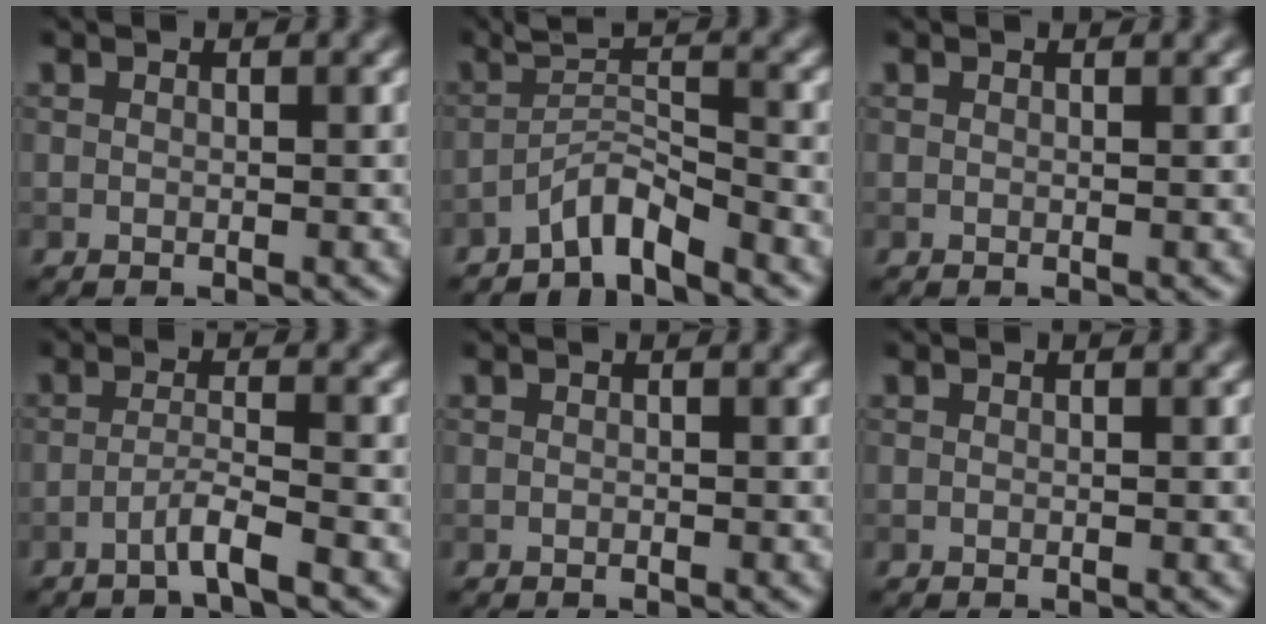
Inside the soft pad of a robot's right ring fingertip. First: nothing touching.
{"total": 3.3, "force": [-2.7, 0.2, 1.8], "torque": [-0.029, 0.010, -0.058]}
{"total": 0.6, "force": [0.6, 0.1, 0.1], "torque": [-0.005, -0.002, 0.006]}
{"total": 2.6, "force": [-1.5, 0.1, 2.1], "torque": [-0.033, 0.008, -0.038]}
{"total": 0.0}
{"total": 0.0}